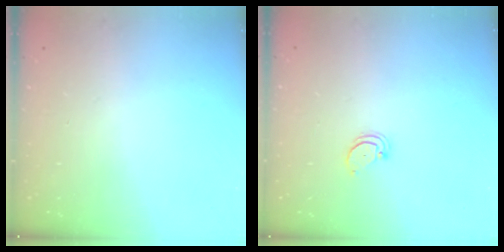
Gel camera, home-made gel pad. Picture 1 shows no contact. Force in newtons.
{"total": 1.5, "press": 1.5, "slide": 0.2}